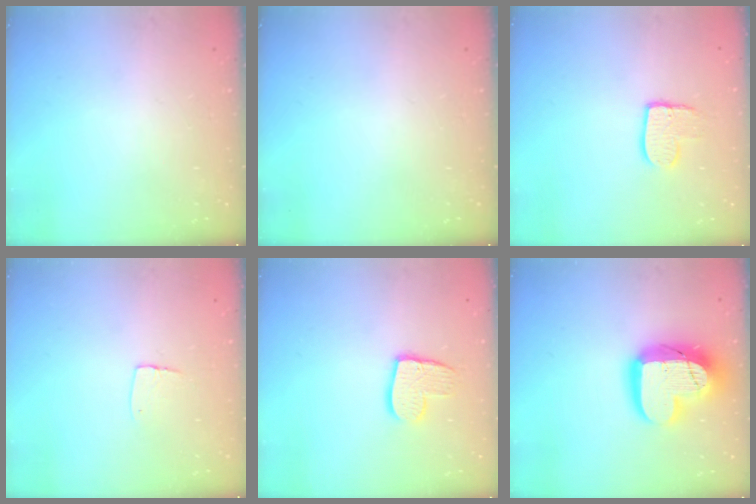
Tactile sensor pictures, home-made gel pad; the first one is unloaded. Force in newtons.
{"total": 0.0}
{"total": 8.4, "press": 8.4, "slide": 0.6}
{"total": 5.3, "press": 5.3, "slide": 0.4}
{"total": 10.9, "press": 10.9, "slide": 0.9}
{"total": 20.6, "press": 20.6, "slide": 1.5}